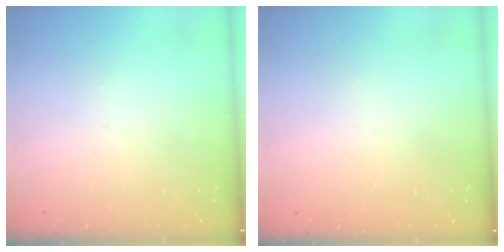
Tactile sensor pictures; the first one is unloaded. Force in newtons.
{"total": 1.6, "press": 1.6, "slide": 0.1}